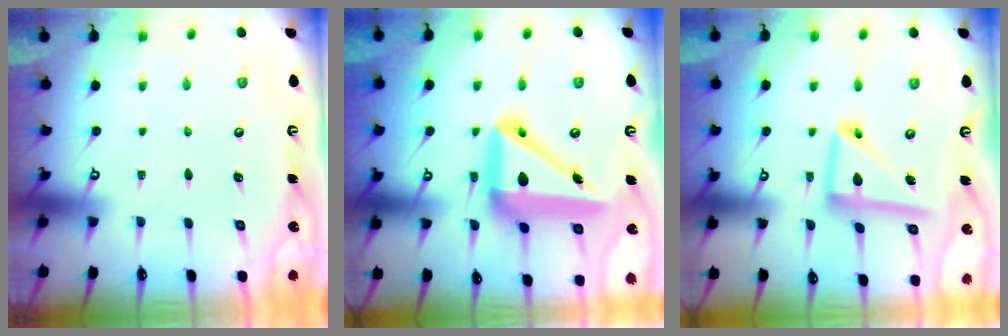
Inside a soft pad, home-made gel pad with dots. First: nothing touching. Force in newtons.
{"total": 20.4, "press": 20.2, "slide": 3.0}
{"total": 13.5, "press": 13.4, "slide": 1.4}